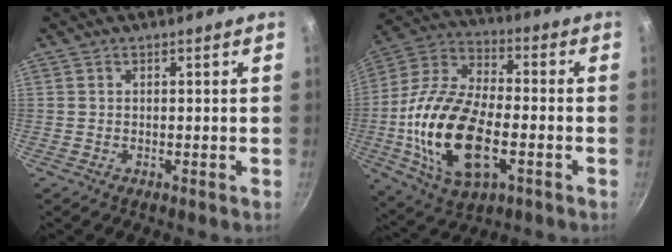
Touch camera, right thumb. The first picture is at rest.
{"total": 22.2, "force": [-4.7, 11.5, 18.3], "torque": [-0.354, 0.024, -0.093]}